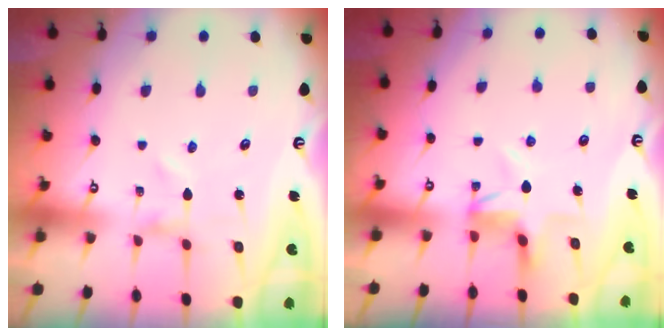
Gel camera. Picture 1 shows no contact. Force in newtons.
{"total": 3.9, "press": 3.9, "slide": 0.4}